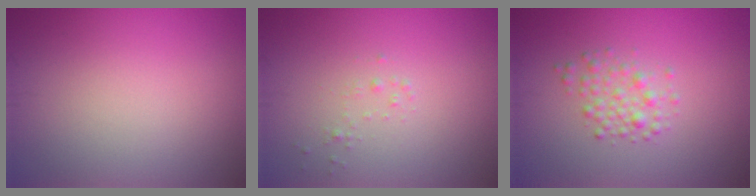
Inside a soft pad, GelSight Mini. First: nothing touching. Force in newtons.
{"total": 0.6, "press": 0.6, "slide": 0.0}
{"total": 2.1, "press": 2.1, "slide": 0.0}